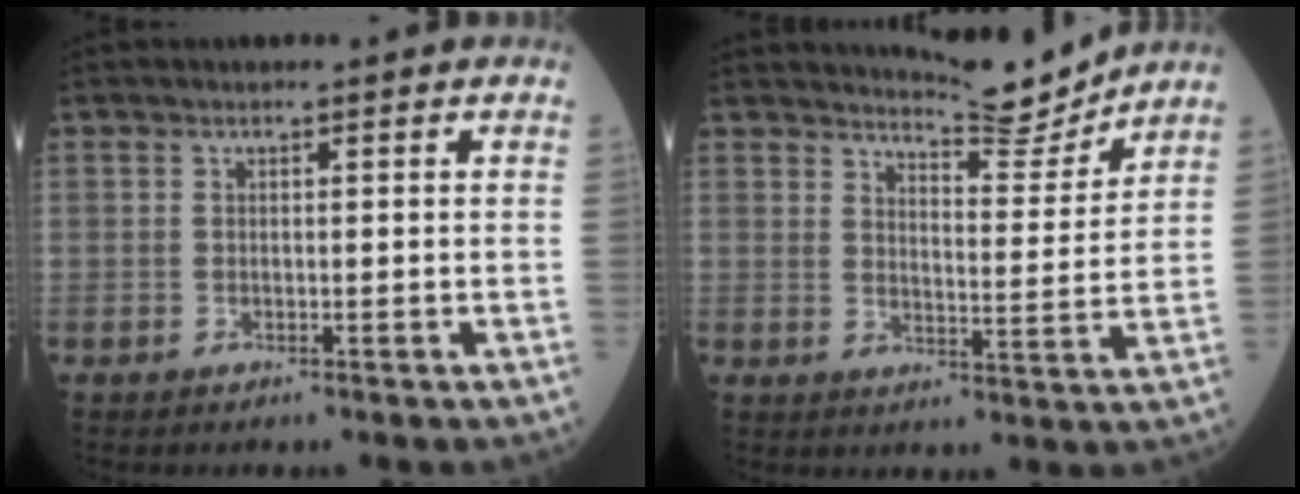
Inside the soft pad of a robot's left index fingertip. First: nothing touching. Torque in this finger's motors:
{"motor_torque": [-0.40, -0.63, -0.13, -0.01]}